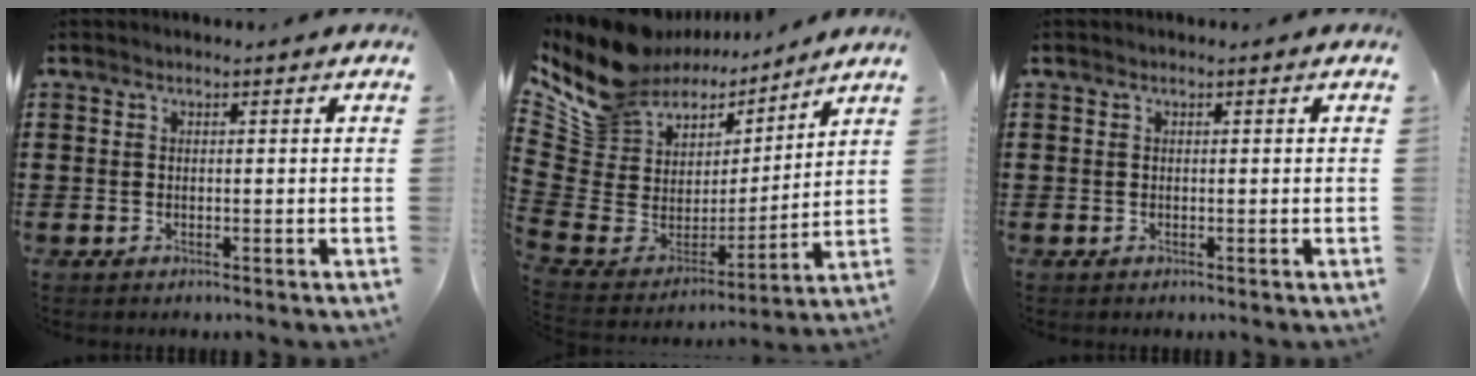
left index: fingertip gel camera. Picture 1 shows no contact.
{"total": 12.1, "force": [9.1, 7.3, 3.1], "torque": [-0.122, -0.069, 0.163]}
{"total": 0.0}